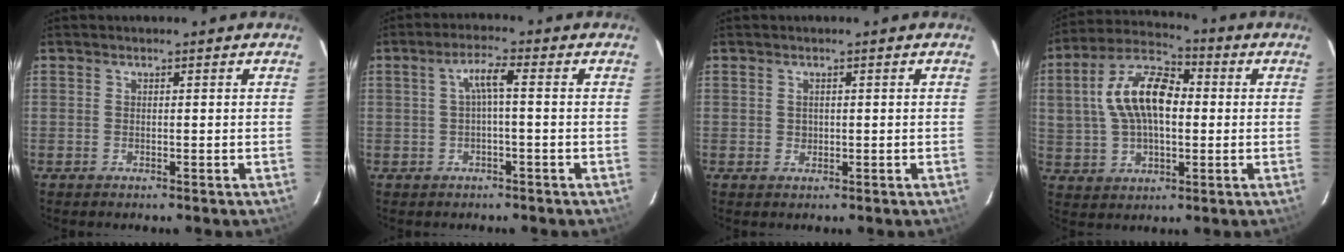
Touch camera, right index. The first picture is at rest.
{"total": 3.4, "force": [-0.3, 0.3, 3.4], "torque": [-0.067, 0.009, -0.001]}
{"total": 1.0, "force": [0.2, 1.0, 0.2], "torque": [-0.001, 0.002, 0.004]}
{"total": 14.8, "force": [1.7, 8.3, 12.1], "torque": [-0.241, 0.027, 0.028]}